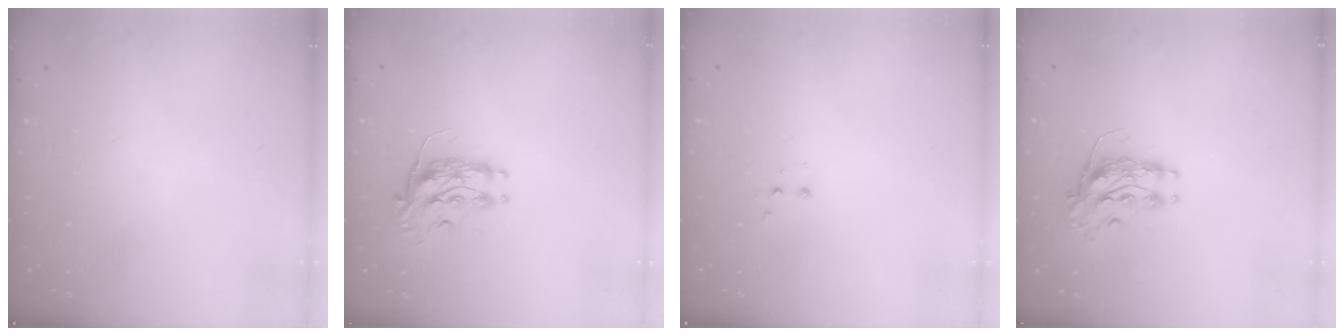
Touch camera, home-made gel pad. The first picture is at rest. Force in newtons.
{"total": 8.8, "press": 8.8, "slide": 0.0}
{"total": 2.8, "press": 2.8, "slide": 0.5}
{"total": 8.3, "press": 8.3, "slide": 0.2}